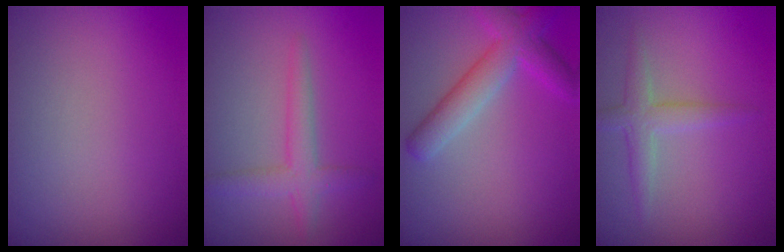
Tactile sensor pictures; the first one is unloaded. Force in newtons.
{"total": 2.8, "press": 2.8, "slide": 0.1}
{"total": 4.1, "press": 4.1, "slide": 0.2}
{"total": 2.5, "press": 2.4, "slide": 0.3}